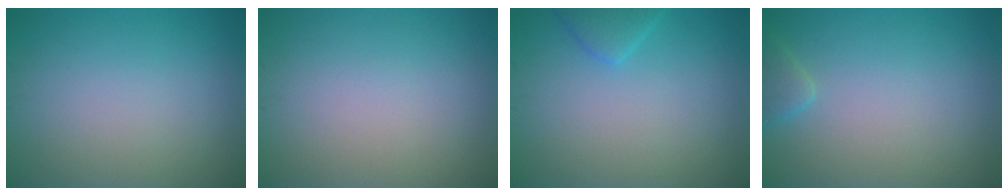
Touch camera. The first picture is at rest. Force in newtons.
{"total": 0.0}
{"total": 1.8, "press": 1.8, "slide": 0.1}
{"total": 1.4, "press": 1.4, "slide": 0.2}